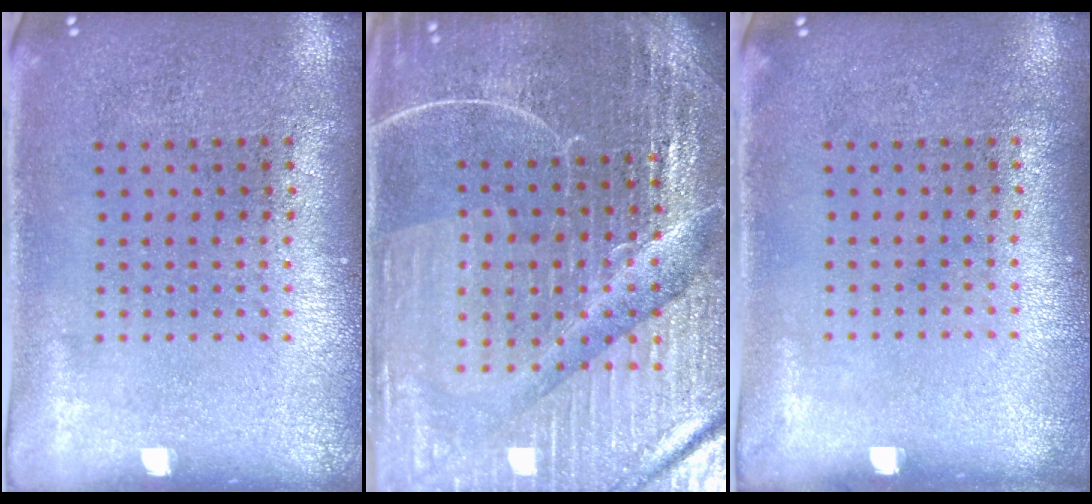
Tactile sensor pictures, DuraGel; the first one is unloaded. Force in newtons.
{"total": 5.8, "press": 5.3, "slide": 2.4}
{"total": 0.0}